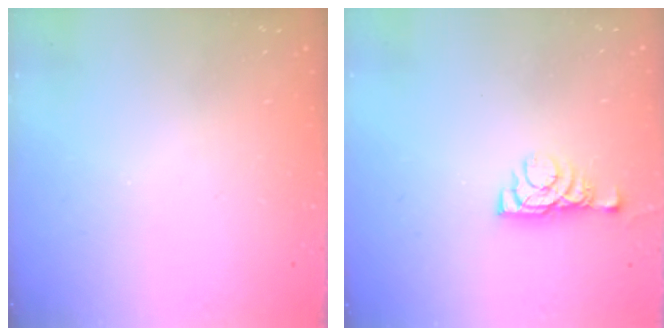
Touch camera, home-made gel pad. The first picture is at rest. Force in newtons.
{"total": 5.6, "press": 5.5, "slide": 0.8}